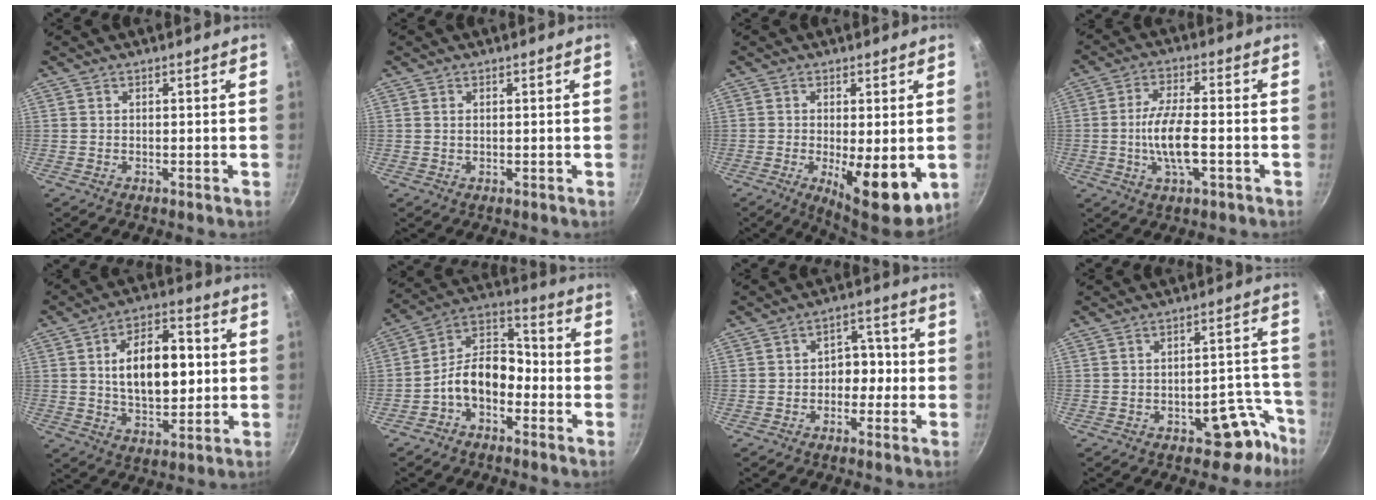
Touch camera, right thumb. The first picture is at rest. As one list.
[{"total": 0.6, "force": [0.2, 0.3, 0.5], "torque": [-0.011, 0.003, 0.005]}, {"total": 12.5, "force": [-2.9, 4.3, 11.4], "torque": [-0.159, -0.026, -0.028]}, {"total": 9.0, "force": [-1.8, 3.4, 8.1], "torque": [-0.160, 0.011, -0.034]}, {"total": 14.7, "force": [1.6, 8.2, 12.1], "torque": [-0.162, 0.007, 0.025]}, {"total": 11.3, "force": [-3.8, 7.2, 7.8], "torque": [-0.117, 0.063, -0.082]}, {"total": 5.9, "force": [-1.0, 4.3, 3.8], "torque": [-0.017, 0.027, -0.027]}, {"total": 8.4, "force": [-5.6, 4.3, 4.6], "torque": [-0.016, 0.068, -0.072]}]